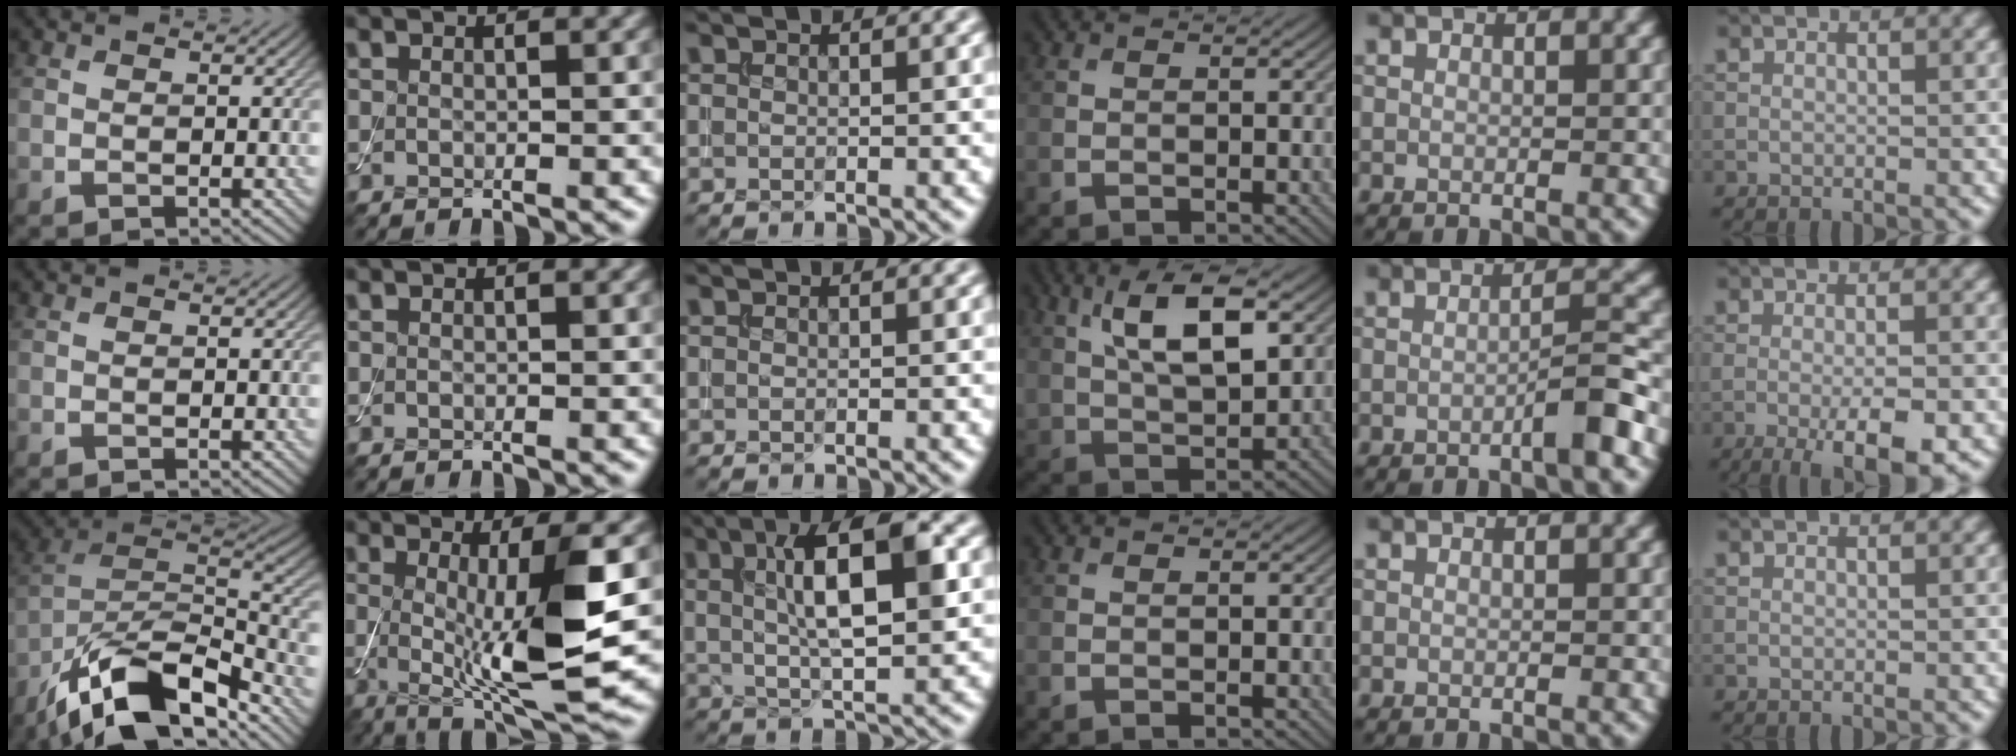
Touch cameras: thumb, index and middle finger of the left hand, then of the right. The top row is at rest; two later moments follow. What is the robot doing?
{"motion": "assemble", "object": "toy tower of hanoi"}